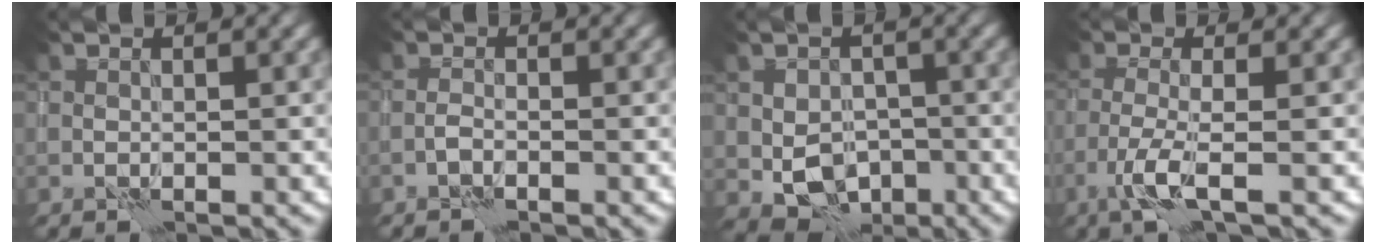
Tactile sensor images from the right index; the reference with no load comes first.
{"total": 0.6, "force": [-0.5, 0.1, 0.2], "torque": [-0.002, 0.003, -0.014]}
{"total": 4.4, "force": [-1.1, 3.4, 2.5], "torque": [-0.035, -0.006, -0.017]}
{"total": 3.1, "force": [-1.5, 0.5, 2.7], "torque": [-0.053, -0.001, -0.039]}